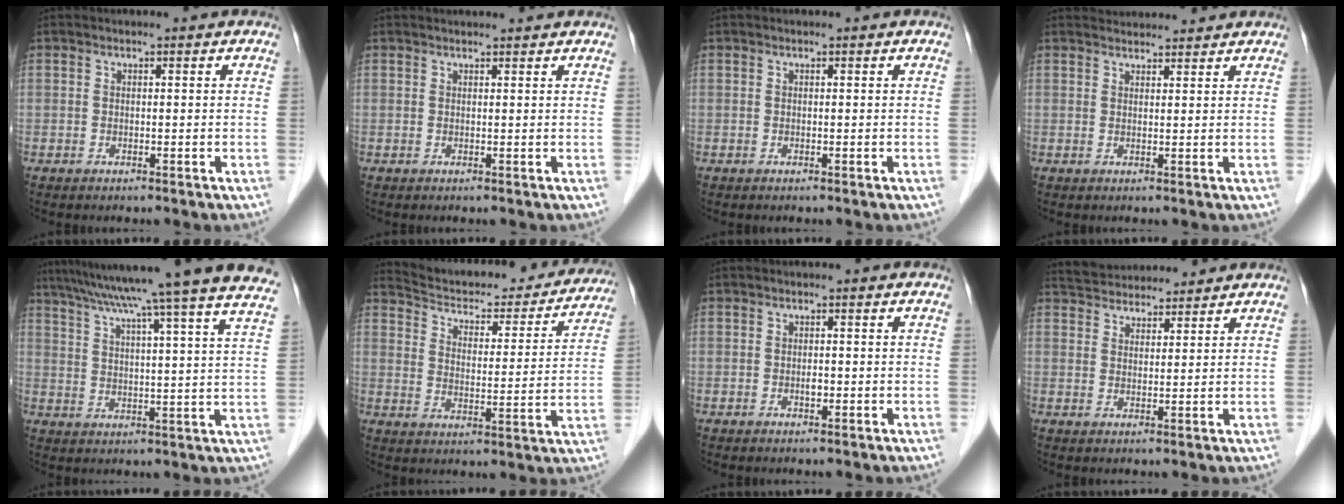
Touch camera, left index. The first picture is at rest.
{"total": 3.9, "force": [3.8, 0.4, 0.8], "torque": [-0.011, 0.024, 0.044]}
{"total": 0.0}
{"total": 5.5, "force": [5.4, 0.8, 0.6], "torque": [-0.009, 0.031, 0.072]}
{"total": 27.4, "force": [23.6, -1.6, 13.8], "torque": [-0.231, -0.030, 0.307]}
{"total": 22.7, "force": [21.2, 5.5, 6.1], "torque": [-0.089, -0.029, 0.273]}
{"total": 0.8, "force": [-0.4, 0.4, 0.6], "torque": [-0.010, 0.000, -0.005]}
{"total": 8.1, "force": [7.8, 1.5, 1.6], "torque": [-0.030, 0.029, 0.125]}